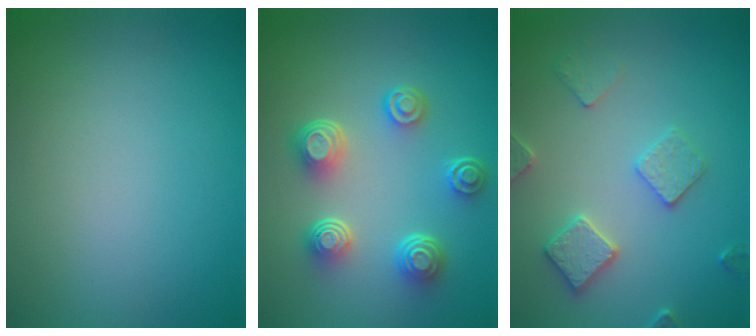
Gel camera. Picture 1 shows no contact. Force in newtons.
{"total": 4.9, "press": 3.6, "slide": 3.4}
{"total": 3.2, "press": 3.2, "slide": 0.1}